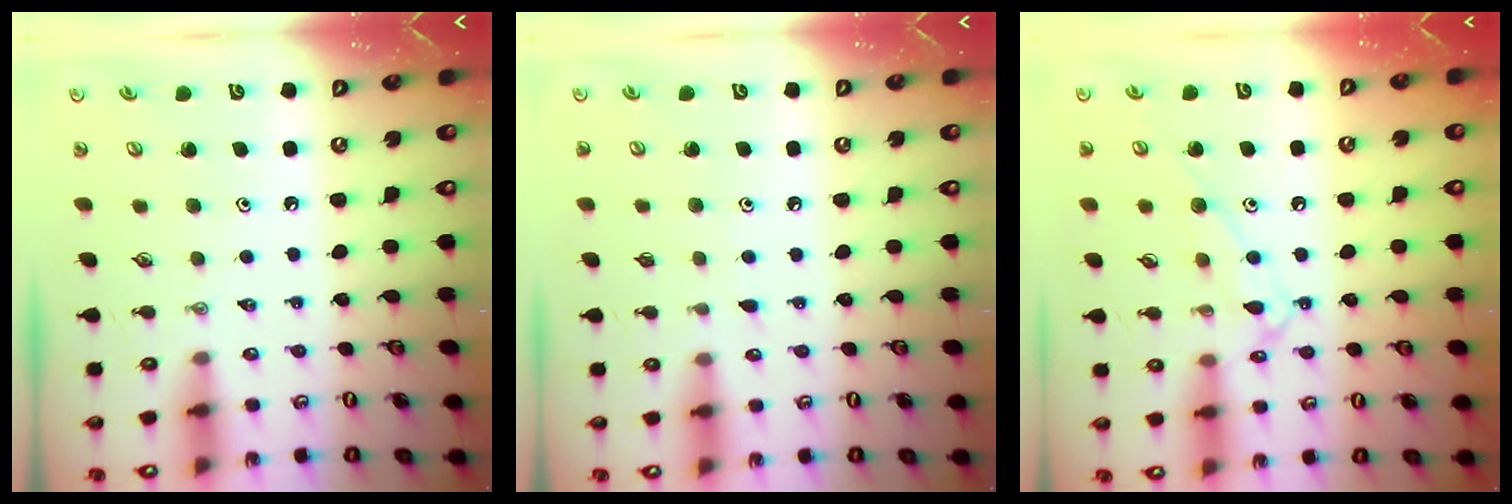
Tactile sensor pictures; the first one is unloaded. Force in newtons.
{"total": 3.4, "press": 3.4, "slide": 0.3}
{"total": 10.8, "press": 10.7, "slide": 0.8}